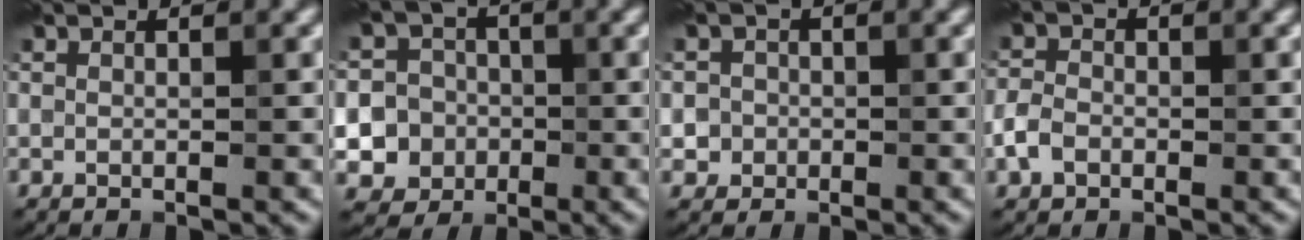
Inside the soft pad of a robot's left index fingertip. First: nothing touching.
{"total": 9.1, "force": [-2.5, 8.5, 1.9], "torque": [-0.032, -0.008, -0.070]}
{"total": 2.2, "force": [-0.2, 2.1, 0.3], "torque": [0.017, 0.008, -0.013]}
{"total": 2.3, "force": [-1.0, 1.7, 1.2], "torque": [-0.021, 0.002, -0.028]}